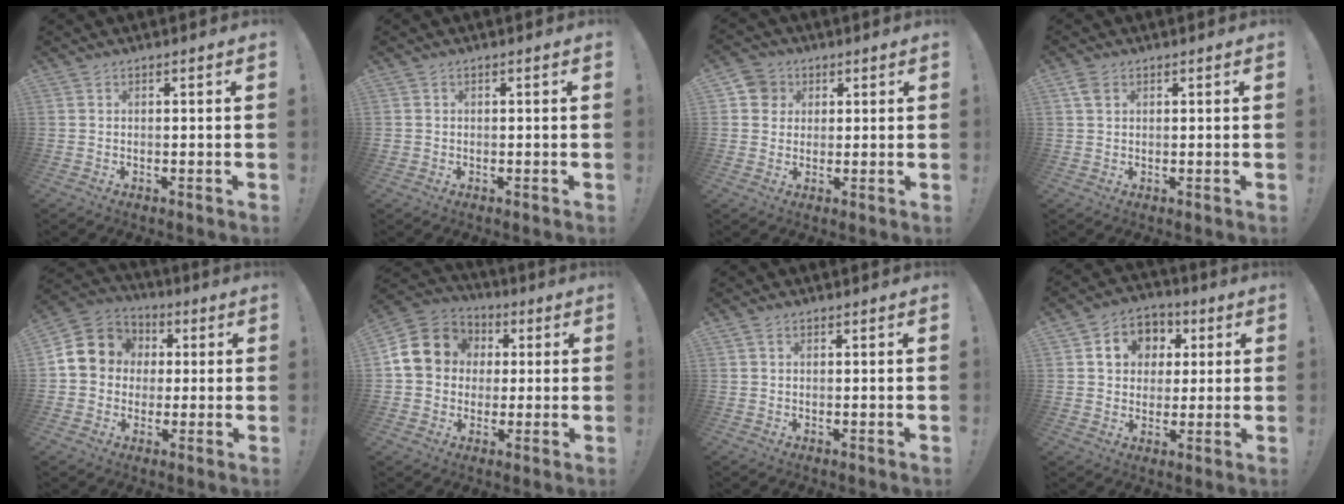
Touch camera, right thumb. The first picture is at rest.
{"total": 0.8, "force": [-0.1, 0.8, 0.2], "torque": [-0.003, 0.002, -0.002]}
{"total": 6.3, "force": [2.0, 5.8, 1.3], "torque": [-0.011, -0.008, 0.040]}
{"total": 3.0, "force": [1.4, 1.9, 1.9], "torque": [-0.031, 0.001, 0.025]}
{"total": 12.3, "force": [1.8, 11.1, 4.8], "torque": [-0.072, 0.006, 0.044]}
{"total": 15.4, "force": [2.7, 13.4, 7.1], "torque": [-0.117, 0.009, 0.062]}
{"total": 1.2, "force": [0.6, 0.8, 0.7], "torque": [-0.012, 0.001, 0.010]}
{"total": 10.3, "force": [3.0, 9.0, 4.1], "torque": [-0.058, -0.003, 0.061]}